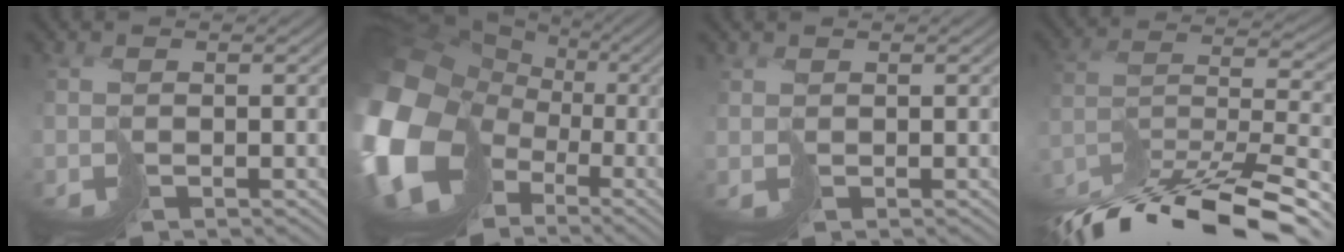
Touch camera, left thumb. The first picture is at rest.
{"total": 21.1, "force": [-4.2, 17.2, 11.5], "torque": [-0.317, -0.046, -0.070]}
{"total": 0.7, "force": [0.4, 0.6, -0.1], "torque": [0.002, 0.001, 0.015]}
{"total": 14.9, "force": [-11.5, 4.4, 8.3], "torque": [-0.182, -0.018, -0.184]}